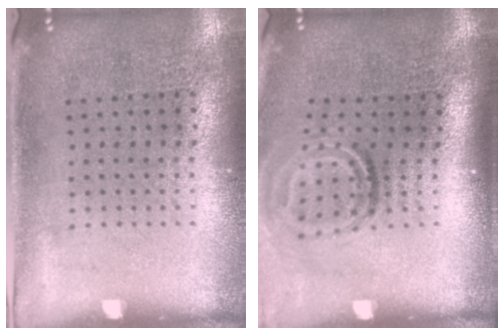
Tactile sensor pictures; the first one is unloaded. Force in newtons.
{"total": 1.9, "press": 1.1, "slide": 1.5}